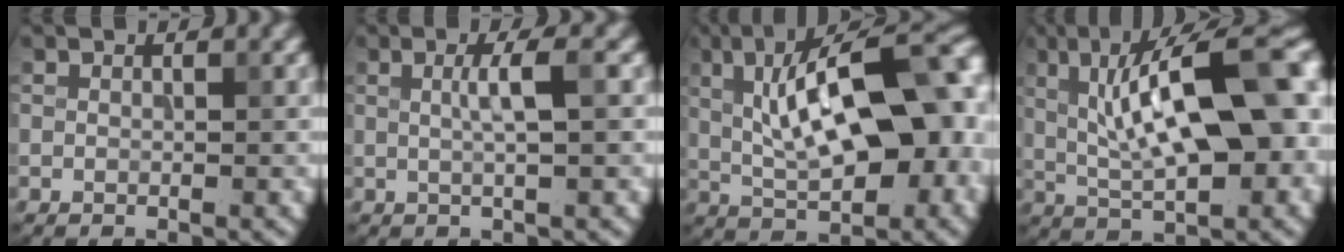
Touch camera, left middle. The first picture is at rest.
{"total": 2.6, "force": [0.3, 0.5, 2.6], "torque": [-0.043, 0.008, 0.002]}
{"total": 15.0, "force": [1.1, 6.1, 13.6], "torque": [-0.187, 0.022, 0.010]}
{"total": 14.8, "force": [1.9, 5.1, 13.8], "torque": [-0.202, 0.021, 0.021]}